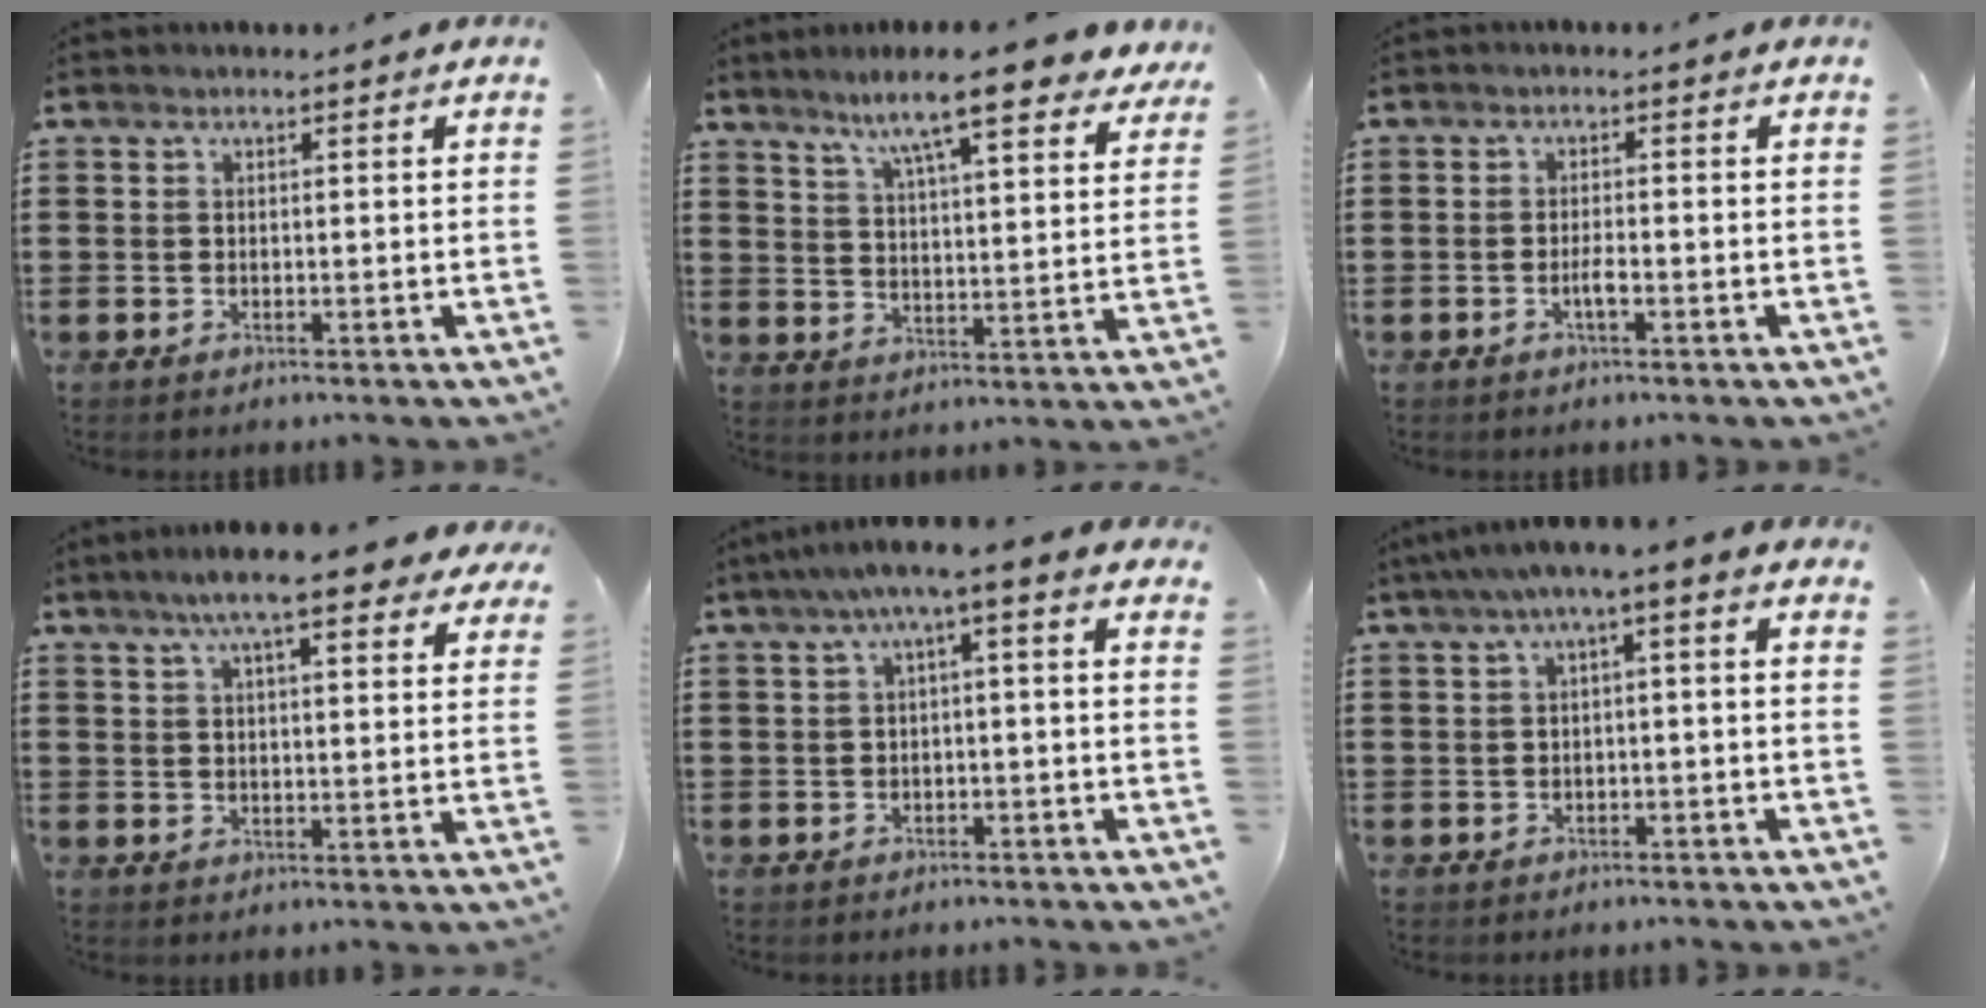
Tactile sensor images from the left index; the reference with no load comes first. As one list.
[{"total": 9.6, "force": [7.9, 0.4, 5.4], "torque": [-0.107, -0.036, 0.128]}, {"total": 1.9, "force": [-0.9, 0.3, 1.6], "torque": [-0.030, 0.001, -0.016]}, {"total": 8.0, "force": [6.0, 1.2, 5.1], "torque": [-0.098, -0.005, 0.105]}, {"total": 3.5, "force": [-1.3, 0.3, 3.2], "torque": [-0.059, 0.000, -0.031]}, {"total": 3.1, "force": [-1.6, 0.4, 2.6], "torque": [-0.045, 0.003, -0.037]}]